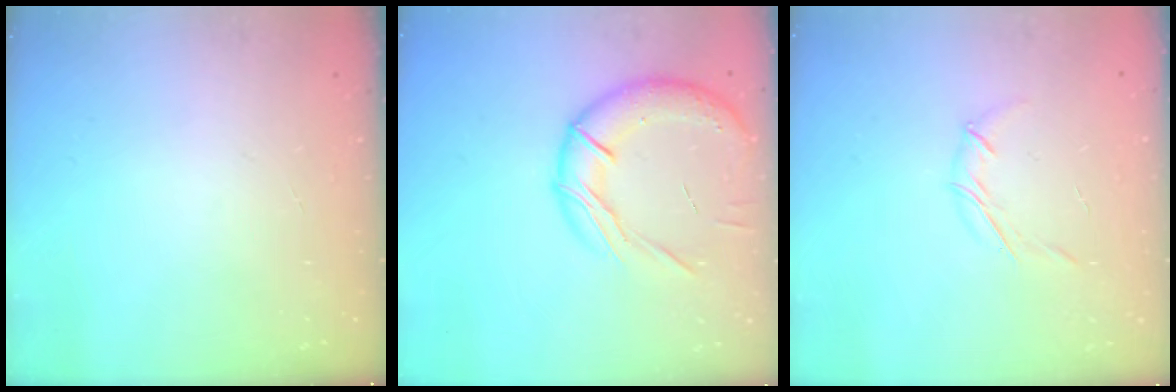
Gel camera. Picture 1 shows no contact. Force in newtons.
{"total": 17.1, "press": 16.9, "slide": 2.6}
{"total": 5.1, "press": 5.0, "slide": 1.1}